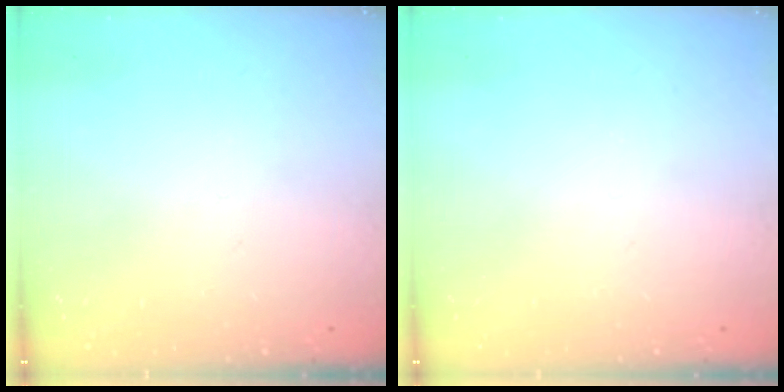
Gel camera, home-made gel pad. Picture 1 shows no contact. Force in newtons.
{"total": 0.0}